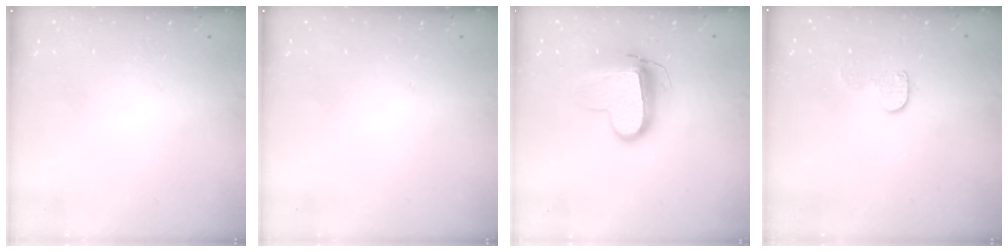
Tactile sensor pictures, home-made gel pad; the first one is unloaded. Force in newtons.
{"total": 0.0}
{"total": 11.7, "press": 11.6, "slide": 1.3}
{"total": 8.4, "press": 8.4, "slide": 0.5}